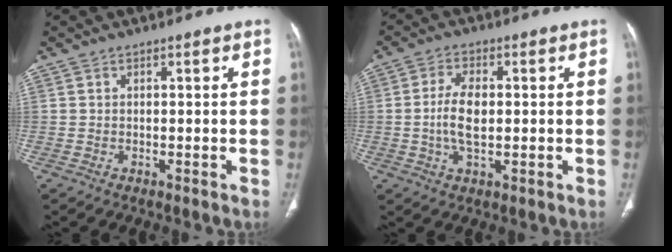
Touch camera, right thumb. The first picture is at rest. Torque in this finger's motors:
{"motor_torque": [-0.48, 0.13, -0.26, -0.02, 0.09]}